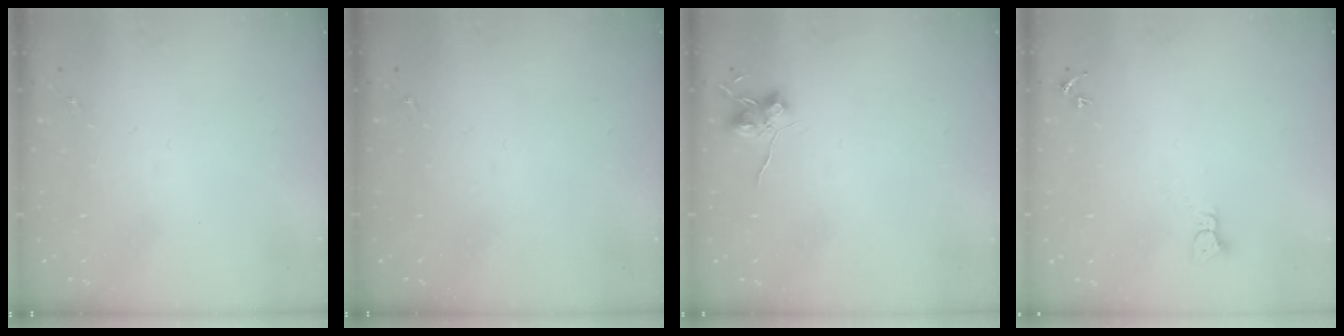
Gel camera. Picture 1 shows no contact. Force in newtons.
{"total": 0.0}
{"total": 6.9, "press": 6.9, "slide": 0.6}
{"total": 2.3, "press": 2.3, "slide": 0.3}